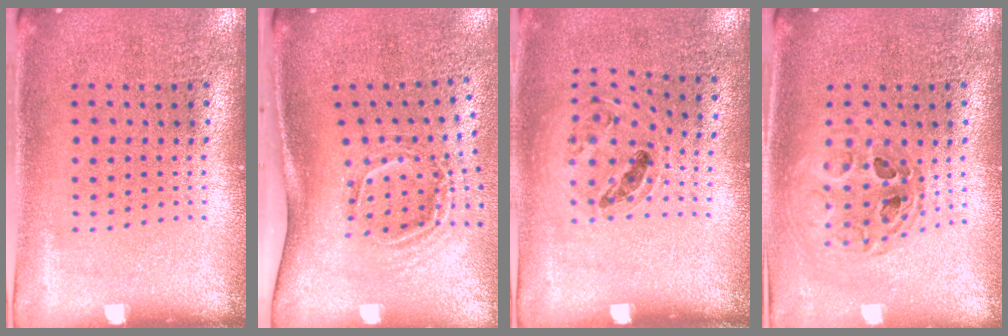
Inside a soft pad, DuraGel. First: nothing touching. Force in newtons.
{"total": 2.1, "press": 1.3, "slide": 1.7}
{"total": 1.0, "press": 0.9, "slide": 0.4}
{"total": 0.7, "press": 0.7, "slide": 0.1}